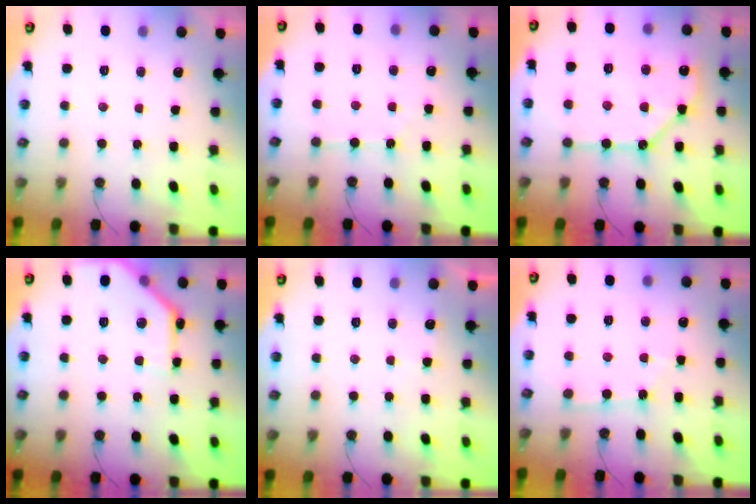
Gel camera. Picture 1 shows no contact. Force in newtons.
{"total": 2.1, "press": 2.0, "slide": 0.3}
{"total": 13.9, "press": 13.8, "slide": 1.5}
{"total": 13.8, "press": 13.8, "slide": 0.5}
{"total": 2.2, "press": 2.2, "slide": 0.3}
{"total": 4.6, "press": 4.5, "slide": 0.7}